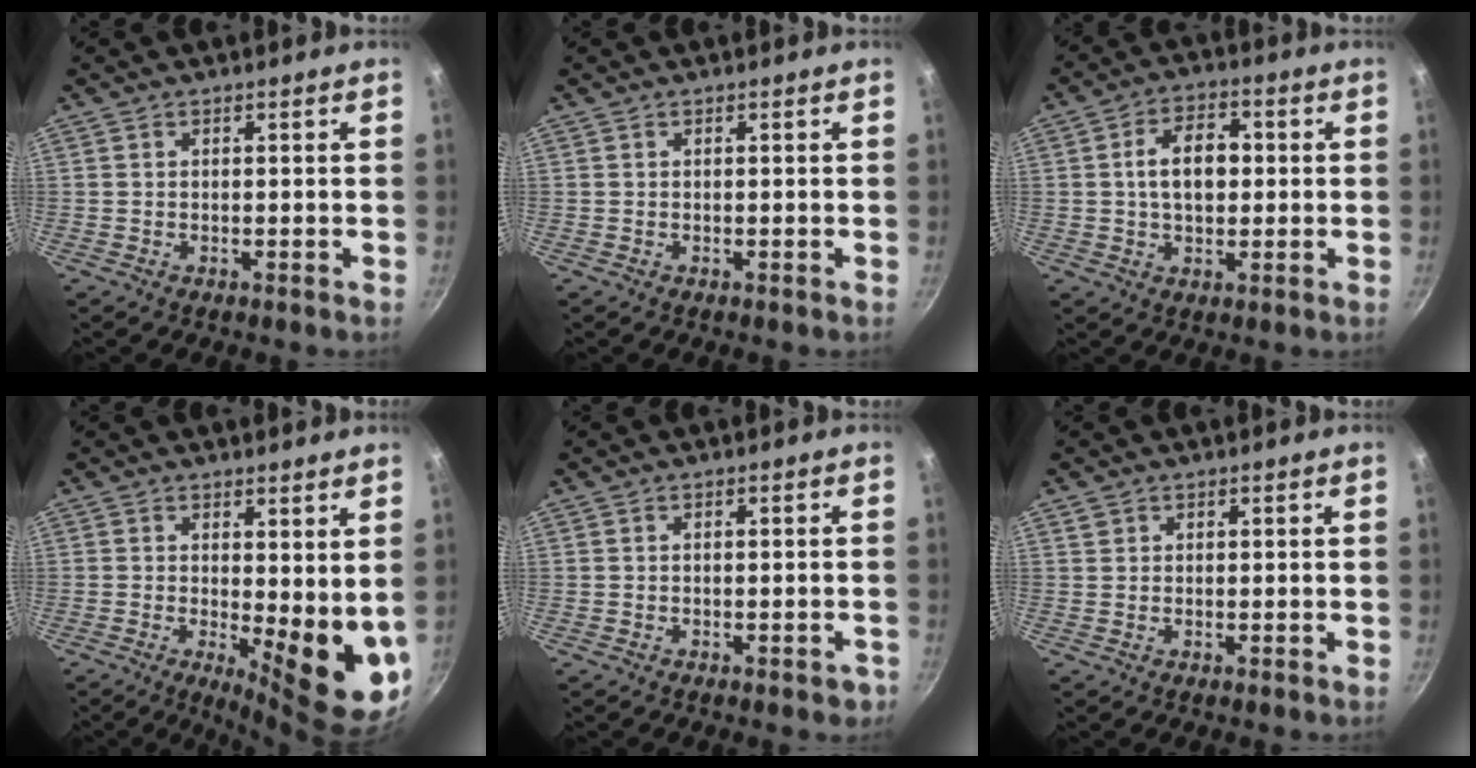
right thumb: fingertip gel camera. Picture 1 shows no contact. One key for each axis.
{"total": 0.0}
{"total": 9.3, "fx": 0.7, "fy": 5.9, "fz": 7.1, "tx": -0.096, "ty": 0.016, "tz": 0.006}
{"total": 11.7, "fx": 0.5, "fy": 4.0, "fz": 10.9, "tx": -0.120, "ty": -0.030, "tz": 0.015}
{"total": 2.3, "fx": -1.2, "fy": 1.1, "fz": 1.6, "tx": -0.011, "ty": 0.013, "tz": -0.005}
{"total": 1.1, "fx": 0.5, "fy": 0.9, "fz": 0.3, "tx": 0.001, "ty": 0.003, "tz": 0.007}